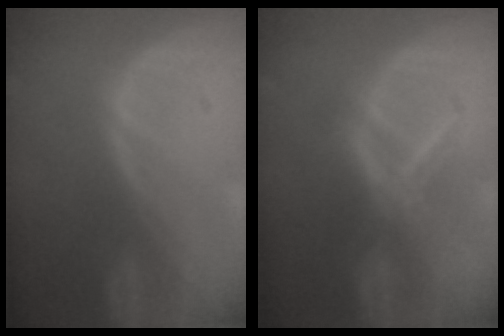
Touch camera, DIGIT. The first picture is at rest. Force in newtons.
{"total": 5.5, "press": 5.5, "slide": 0.7}